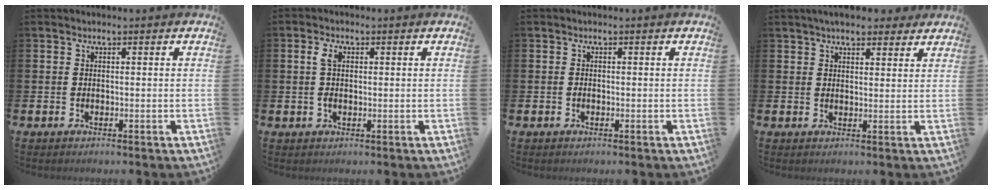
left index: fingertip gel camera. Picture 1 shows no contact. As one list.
[{"total": 2.6, "force": [0.6, 1.4, 2.0], "torque": [-0.039, 0.007, 0.009]}, {"total": 0.5, "force": [-0.4, 0.3, 0.1], "torque": [-0.010, 0.005, -0.008]}, {"total": 4.4, "force": [4.1, 1.0, 1.2], "torque": [-0.032, -0.010, 0.076]}]